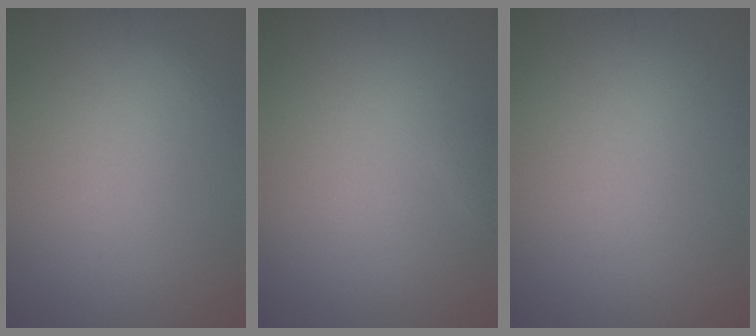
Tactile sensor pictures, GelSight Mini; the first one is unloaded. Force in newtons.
{"total": 0.5, "press": 0.5, "slide": 0.0}
{"total": 0.0}